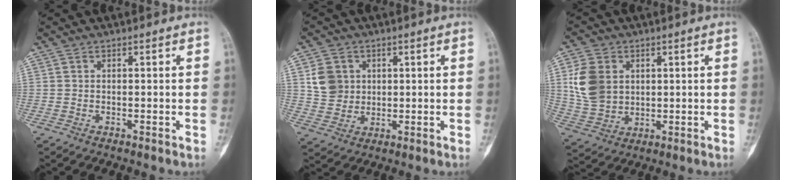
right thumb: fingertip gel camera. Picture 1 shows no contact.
{"total": 6.8, "force": [1.9, 5.9, 2.7], "torque": [-0.030, -0.005, 0.042]}
{"total": 10.6, "force": [2.5, 8.1, 6.3], "torque": [-0.116, -0.010, 0.058]}